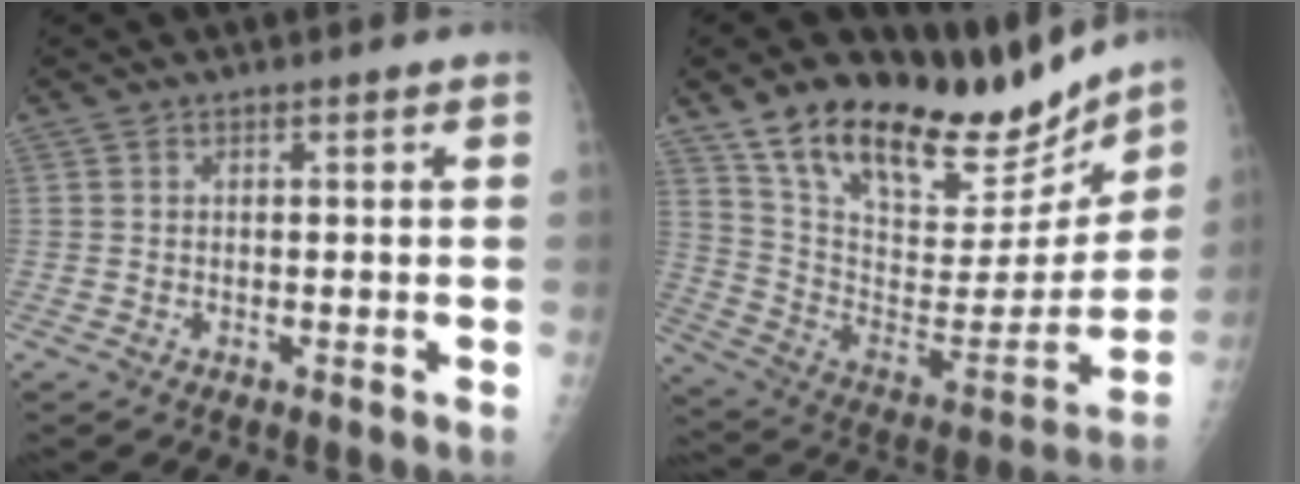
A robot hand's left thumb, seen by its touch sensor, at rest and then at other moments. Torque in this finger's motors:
{"motor_torque": [1.28, 1.20, 1.40, -1.38, 0.20]}